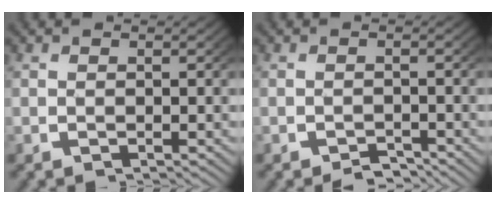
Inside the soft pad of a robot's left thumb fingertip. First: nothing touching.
{"total": 1.8, "force": [-1.6, 0.5, 0.4], "torque": [-0.003, -0.005, -0.028]}